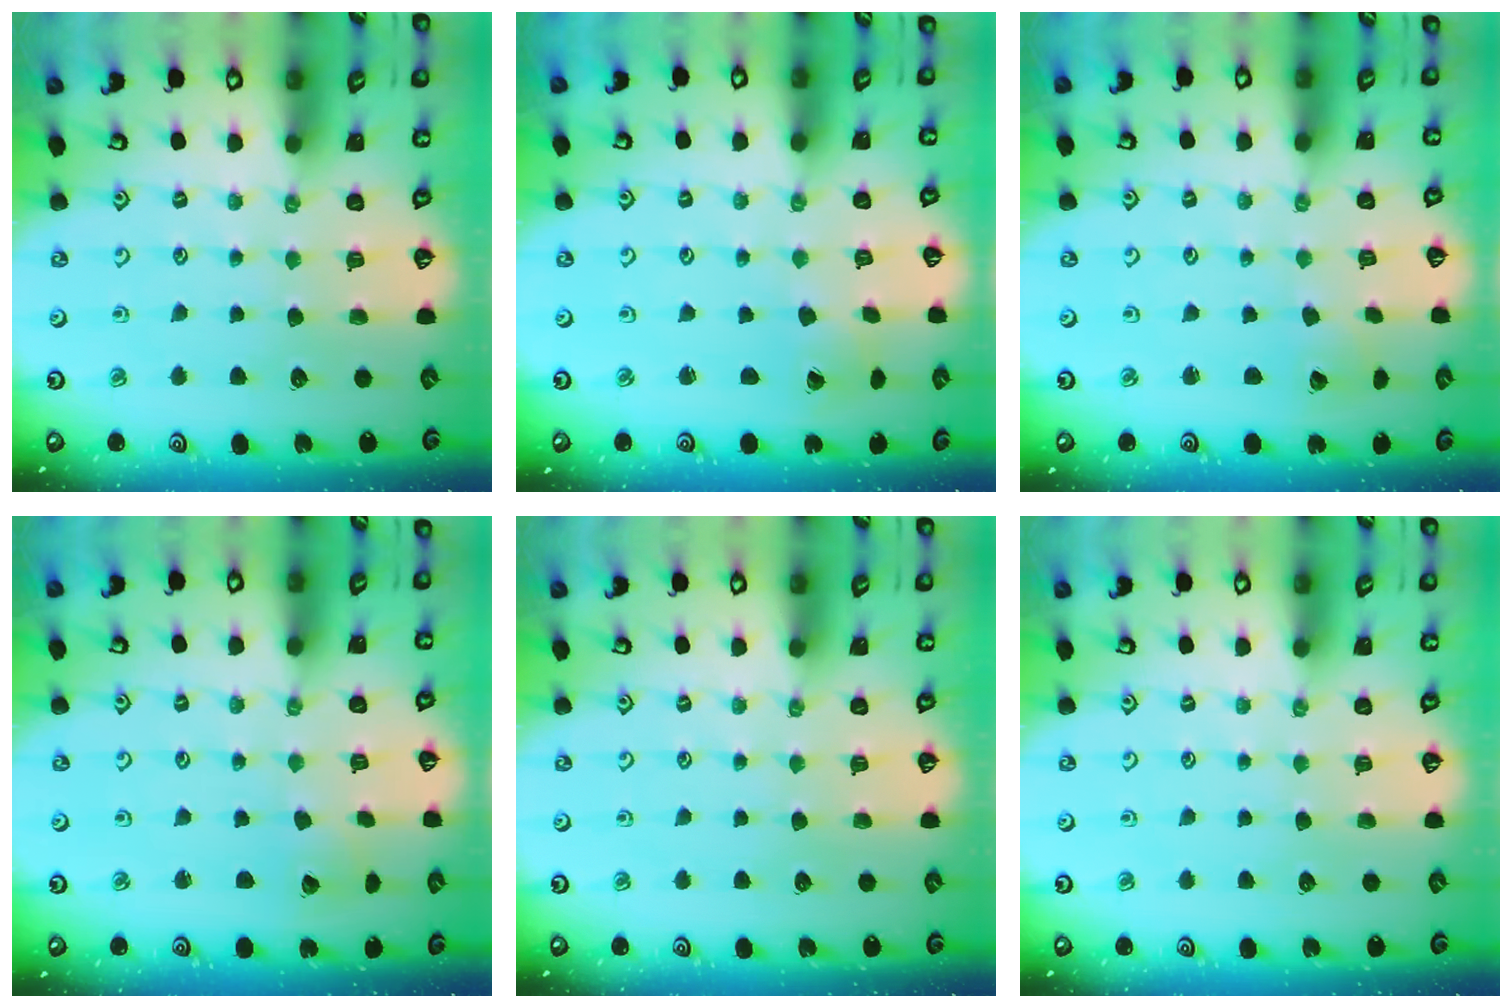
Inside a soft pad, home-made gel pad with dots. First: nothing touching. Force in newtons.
{"total": 2.4, "press": 2.4, "slide": 0.3}
{"total": 2.0, "press": 2.0, "slide": 0.3}
{"total": 2.0, "press": 2.0, "slide": 0.3}
{"total": 0.0}
{"total": 0.0}